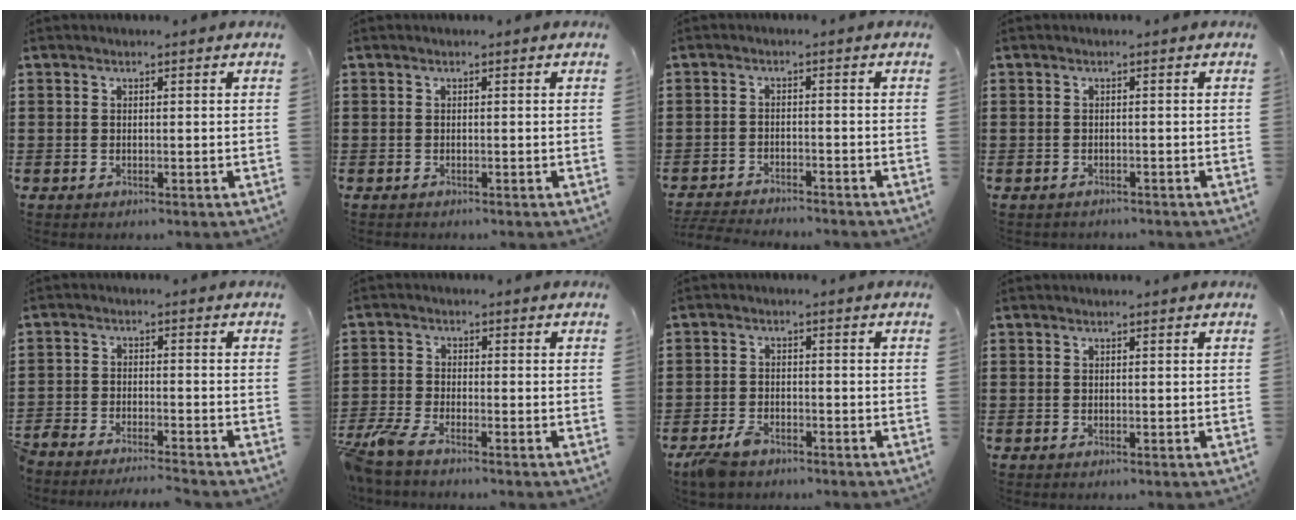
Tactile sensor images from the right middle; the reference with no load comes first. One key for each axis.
{"total": 0.0}
{"total": 3.2, "fx": -3.2, "fy": 0.1, "fz": 0.3, "tx": -0.015, "ty": -0.002, "tz": -0.070}
{"total": 0.8, "fx": -0.7, "fy": 0.2, "fz": -0.1, "tx": 0.000, "ty": 0.002, "tz": -0.017}
{"total": 4.0, "fx": -4.0, "fy": 0.0, "fz": 0.0, "tx": -0.011, "ty": -0.003, "tz": -0.089}
{"total": 4.0, "fx": -3.4, "fy": 0.7, "fz": 1.9, "tx": -0.068, "ty": -0.012, "tz": -0.077}
{"total": 3.5, "fx": -2.6, "fy": 1.6, "fz": 1.6, "tx": -0.050, "ty": -0.001, "tz": -0.057}
{"total": 0.0}